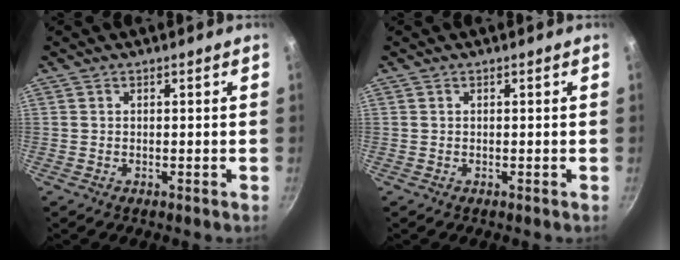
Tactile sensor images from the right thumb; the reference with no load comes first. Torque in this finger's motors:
{"motor_torque": [-0.04, 0.04, -0.01, -0.05, 0.03]}